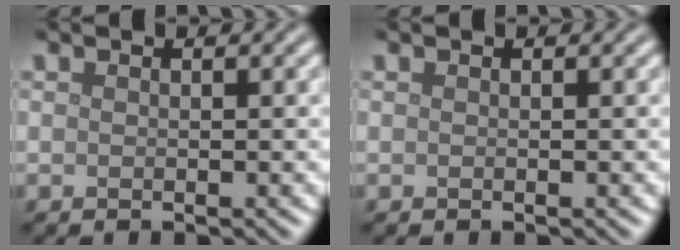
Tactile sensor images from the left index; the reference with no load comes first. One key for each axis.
{"total": 0.0}